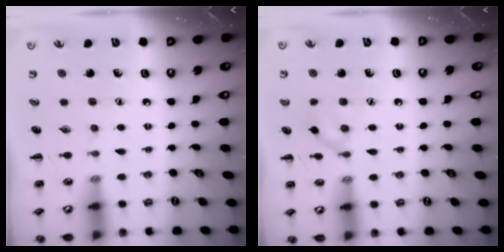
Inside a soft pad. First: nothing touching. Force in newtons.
{"total": 7.4, "press": 7.2, "slide": 1.9}